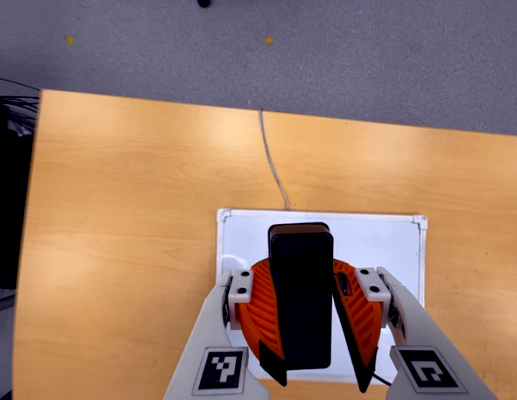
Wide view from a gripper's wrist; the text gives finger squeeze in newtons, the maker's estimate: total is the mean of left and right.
{"total": 10.0, "left": 10.1, "right": 9.9}